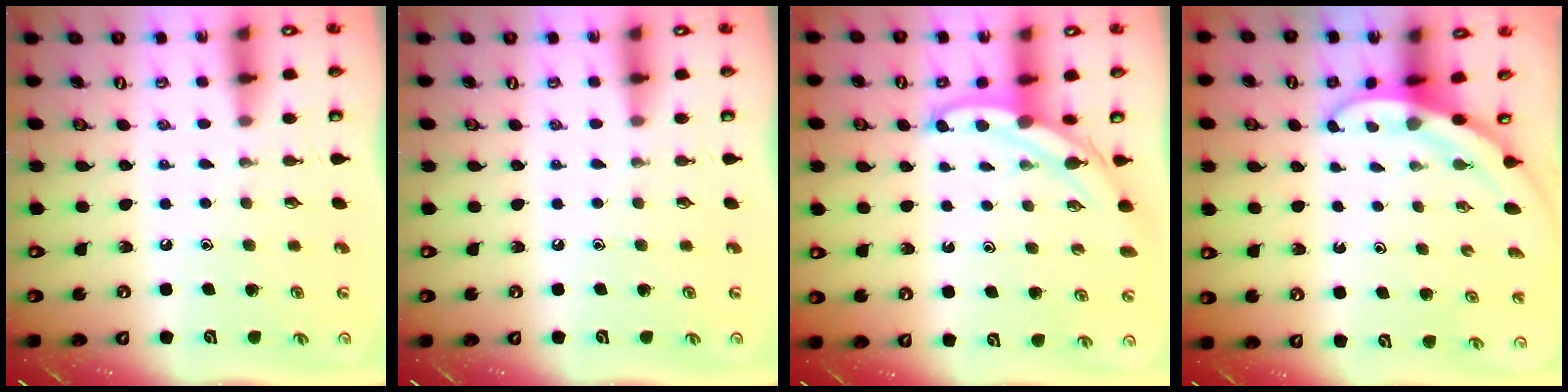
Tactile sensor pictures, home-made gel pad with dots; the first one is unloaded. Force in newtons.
{"total": 0.0}
{"total": 5.5, "press": 5.5, "slide": 0.5}
{"total": 3.1, "press": 3.1, "slide": 0.1}